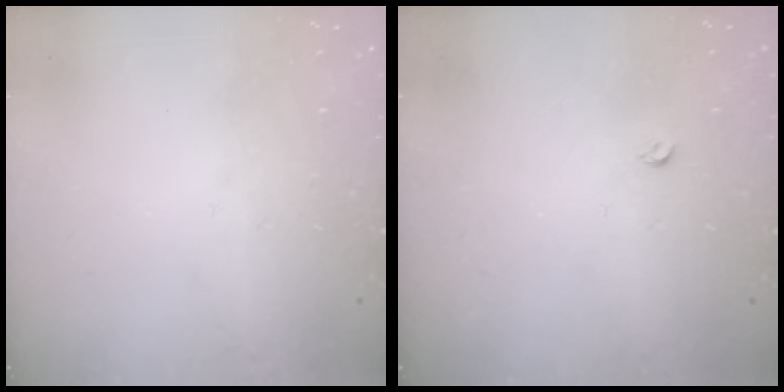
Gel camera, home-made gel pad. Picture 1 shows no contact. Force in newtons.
{"total": 2.8, "press": 2.8, "slide": 0.5}